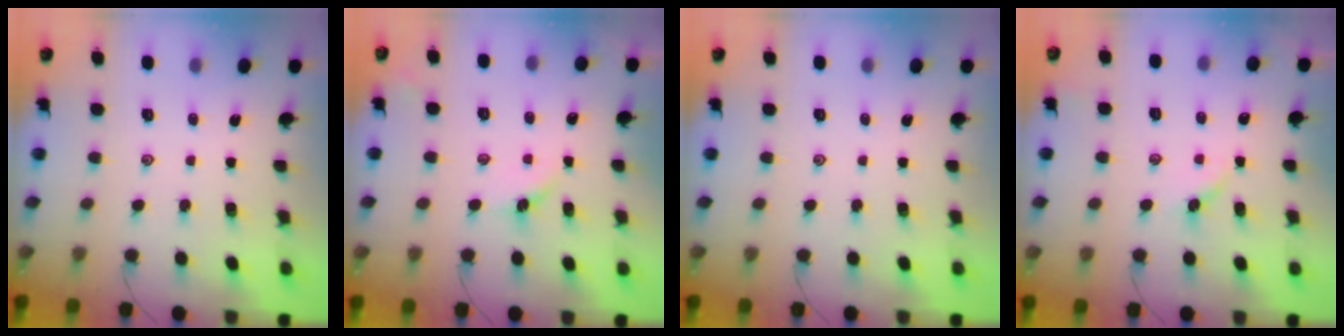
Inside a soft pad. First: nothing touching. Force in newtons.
{"total": 4.0, "press": 4.0, "slide": 0.5}
{"total": 0.0}
{"total": 4.2, "press": 4.1, "slide": 0.5}